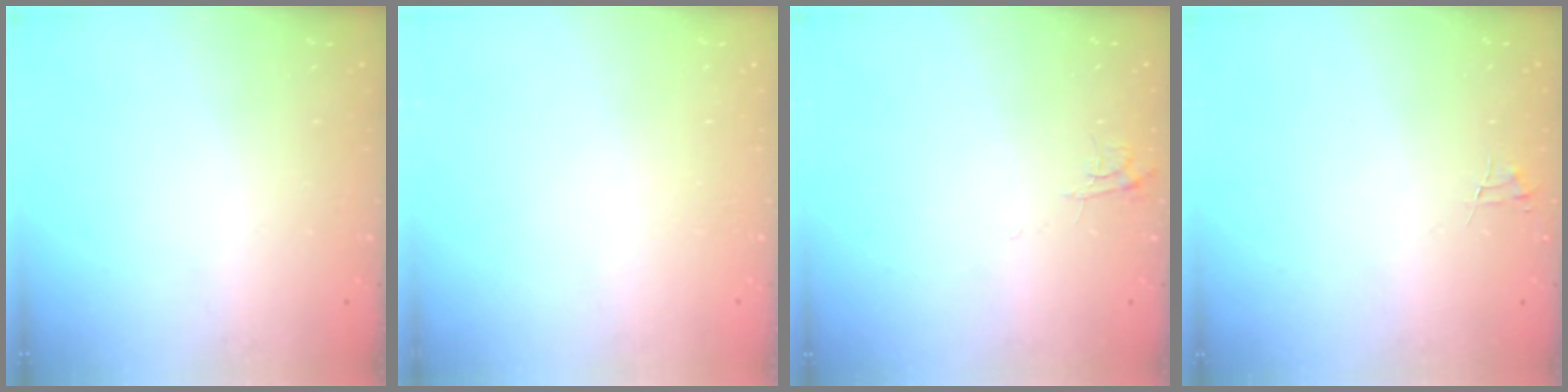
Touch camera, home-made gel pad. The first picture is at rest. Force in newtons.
{"total": 0.0}
{"total": 3.8, "press": 3.7, "slide": 0.7}
{"total": 3.2, "press": 3.2, "slide": 0.2}